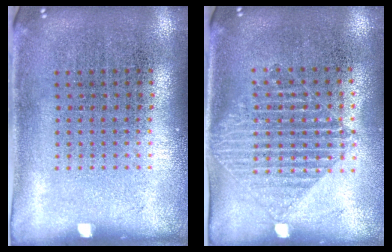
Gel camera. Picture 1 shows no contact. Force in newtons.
{"total": 1.5, "press": 1.3, "slide": 0.7}